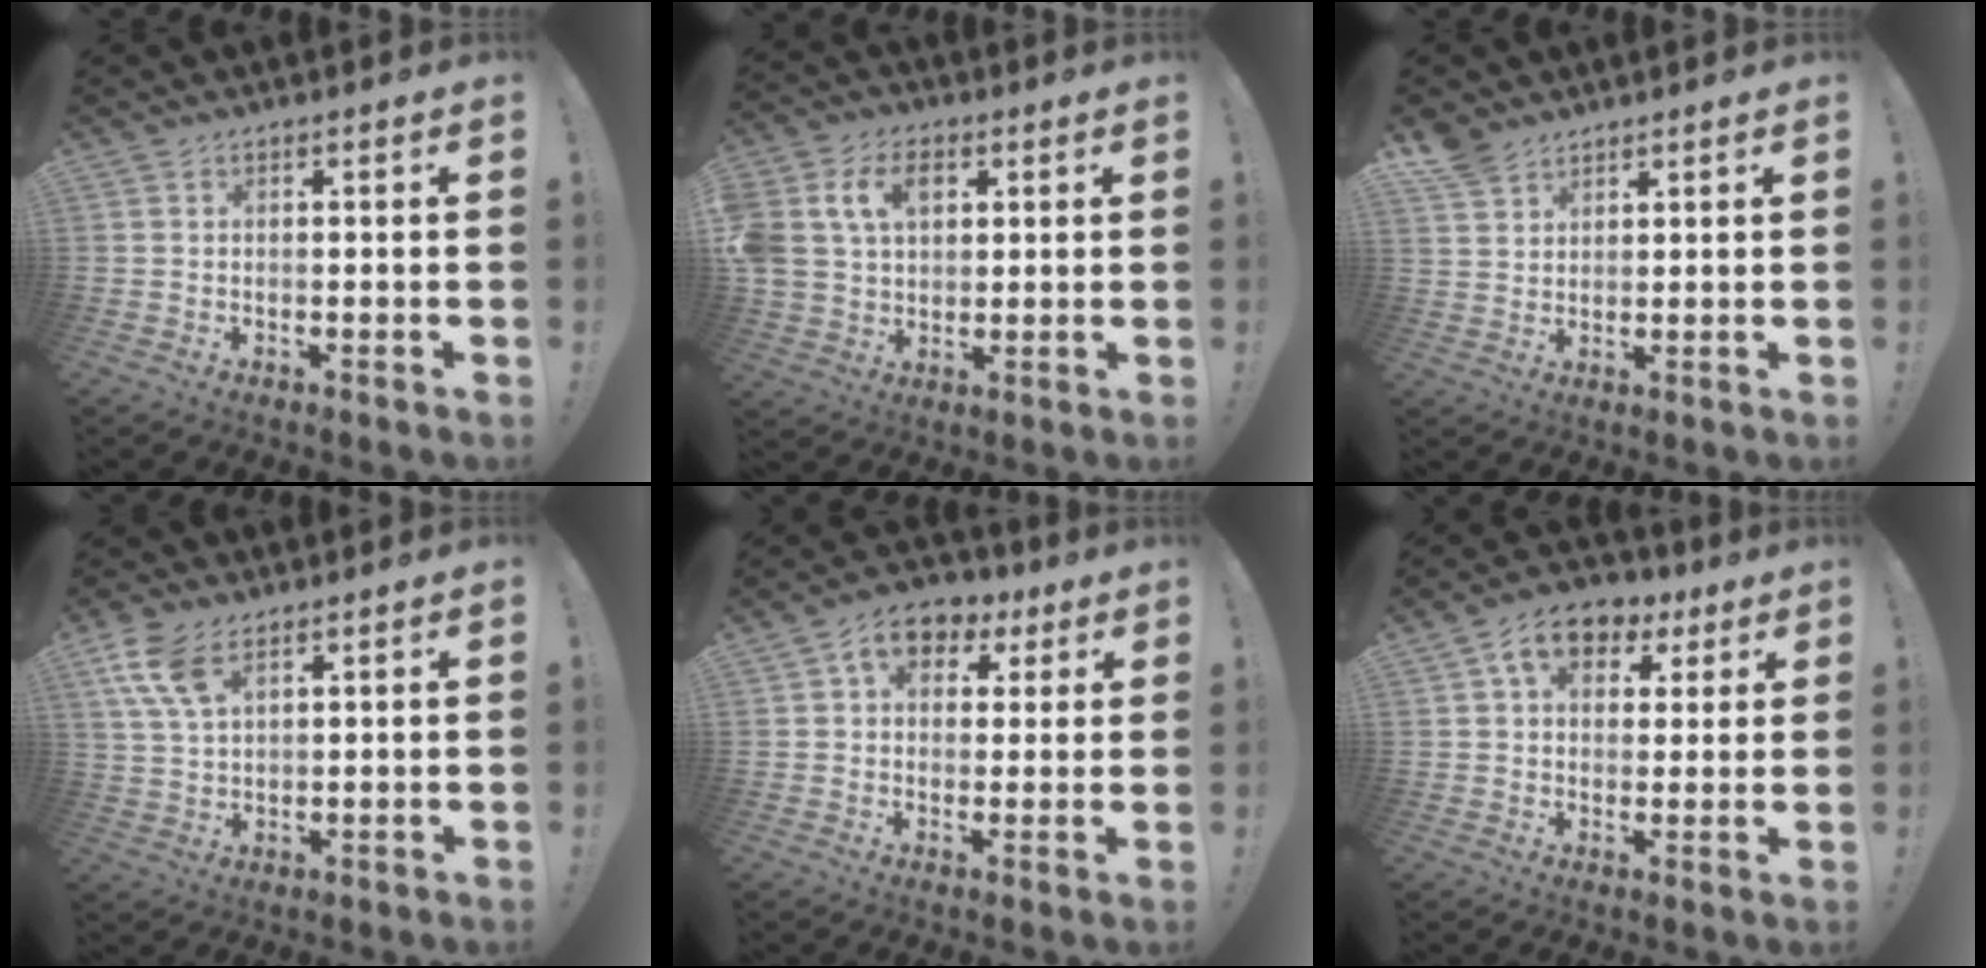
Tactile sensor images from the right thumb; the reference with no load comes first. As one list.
[{"total": 13.2, "force": [4.7, 10.0, 7.3], "torque": [-0.142, -0.003, 0.092]}, {"total": 5.4, "force": [4.5, 2.5, 1.5], "torque": [-0.031, -0.025, 0.087]}, {"total": 9.4, "force": [5.1, 4.9, 6.3], "torque": [-0.124, -0.013, 0.099]}, {"total": 8.9, "force": [3.4, 6.5, 4.9], "torque": [-0.068, -0.006, 0.064]}, {"total": 10.6, "force": [4.5, 7.6, 5.8], "torque": [-0.089, -0.009, 0.085]}]